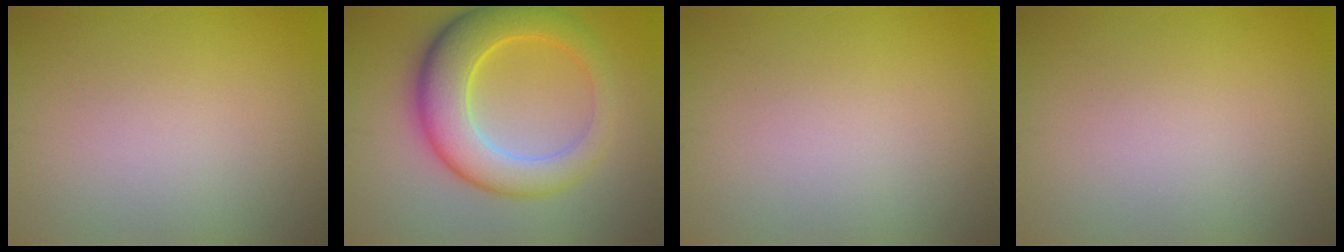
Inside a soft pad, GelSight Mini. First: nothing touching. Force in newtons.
{"total": 8.0, "press": 8.0, "slide": 0.1}
{"total": 0.0}
{"total": 0.0}